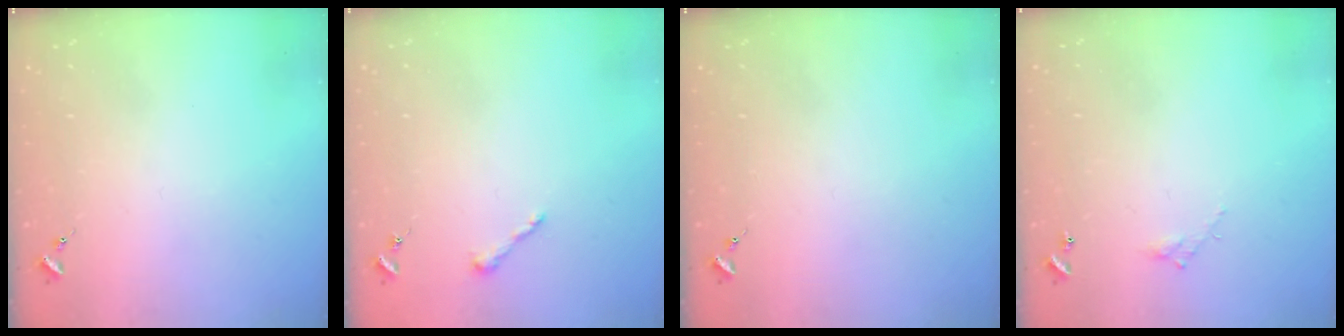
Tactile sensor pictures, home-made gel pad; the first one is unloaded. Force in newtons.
{"total": 4.3, "press": 4.3, "slide": 0.5}
{"total": 0.0}
{"total": 3.8, "press": 3.8, "slide": 0.2}